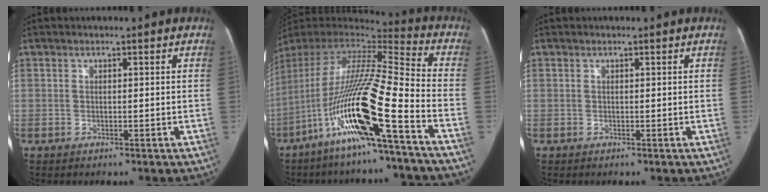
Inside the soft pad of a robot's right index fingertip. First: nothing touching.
{"total": 19.9, "force": [-10.1, -0.8, 17.1], "torque": [-0.344, -0.039, -0.201]}
{"total": 0.0}